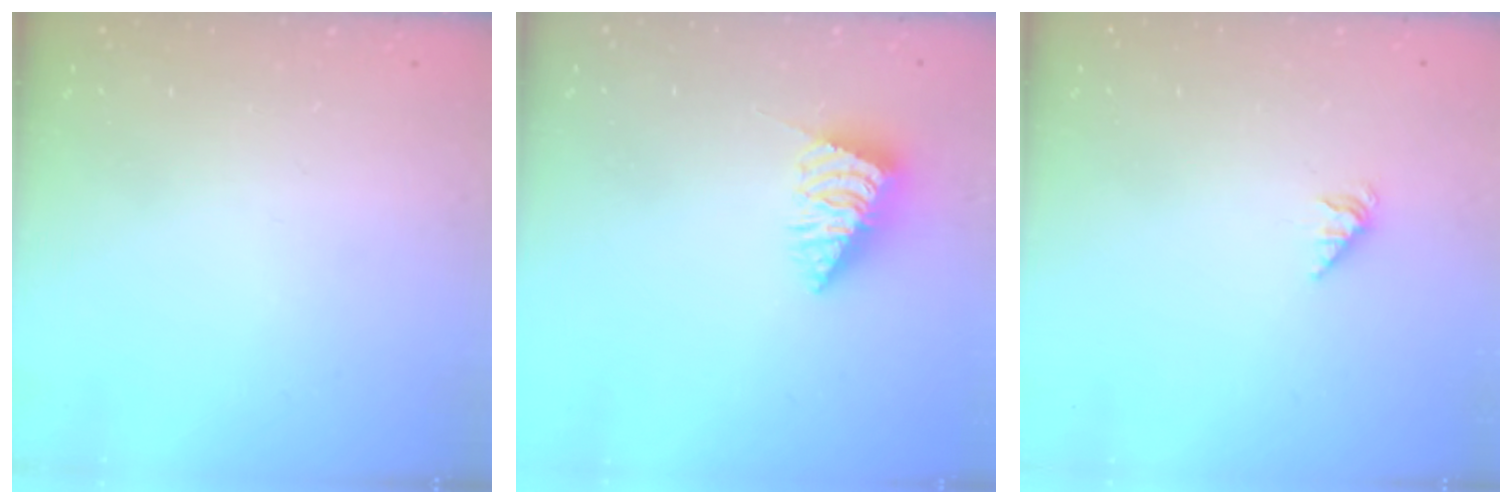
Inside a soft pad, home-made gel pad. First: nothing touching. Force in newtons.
{"total": 2.6, "press": 2.6, "slide": 0.1}
{"total": 1.9, "press": 1.9, "slide": 0.4}